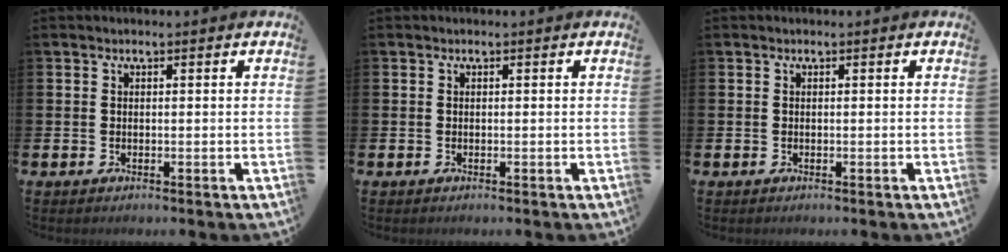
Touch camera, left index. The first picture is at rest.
{"total": 0.0}
{"total": 0.0}